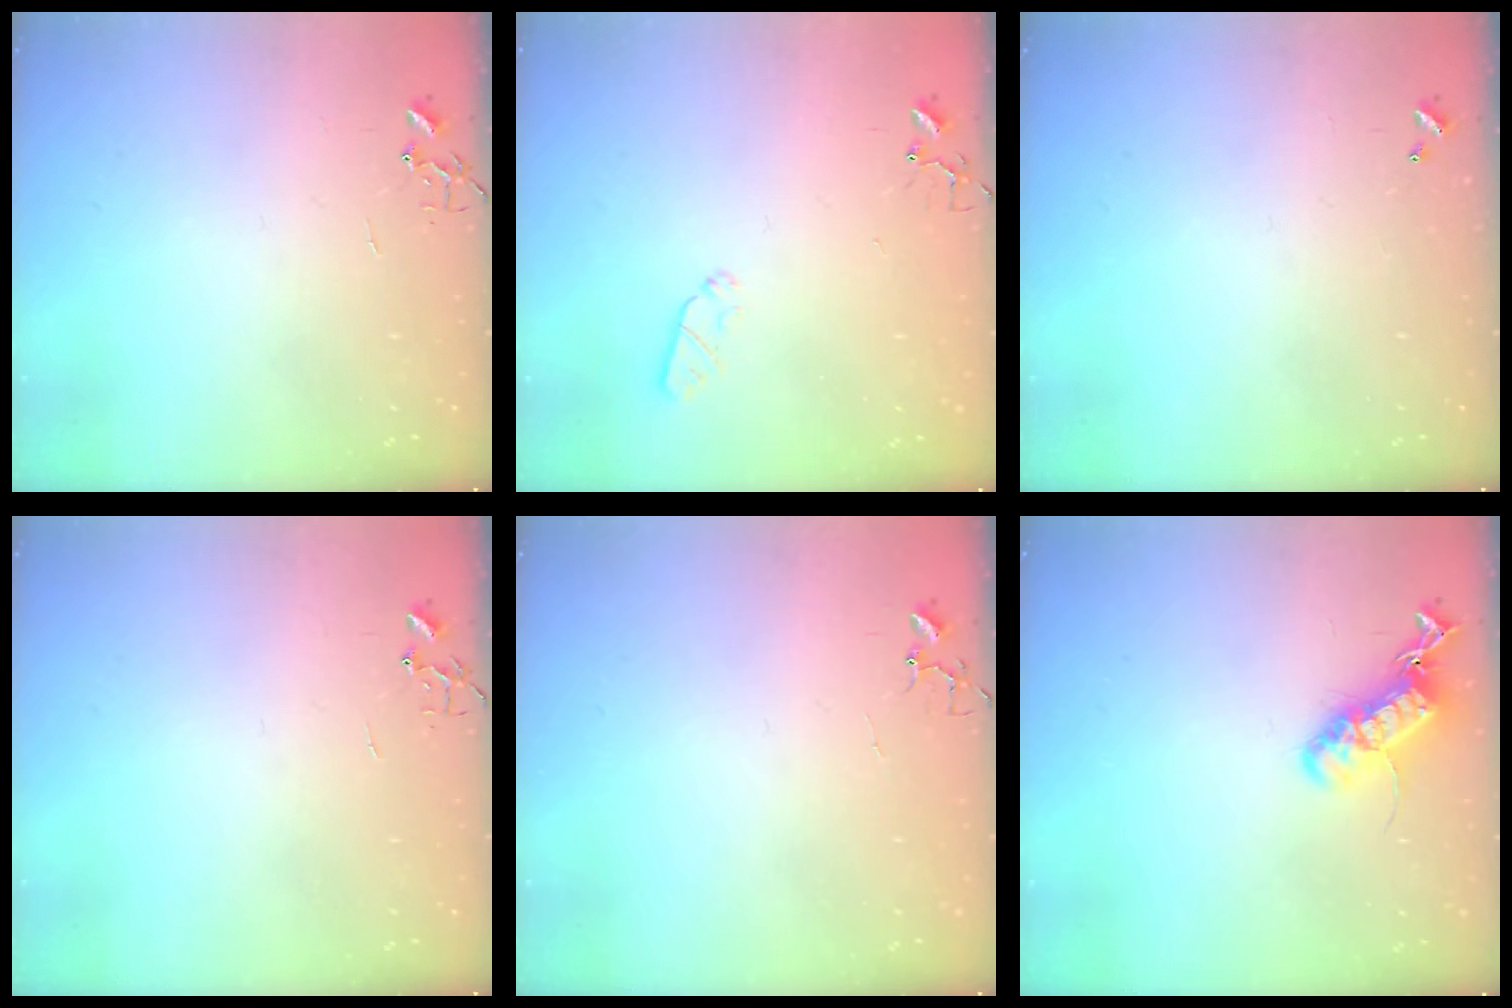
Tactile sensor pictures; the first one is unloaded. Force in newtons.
{"total": 4.2, "press": 4.1, "slide": 1.0}
{"total": 0.0}
{"total": 0.0}
{"total": 3.8, "press": 3.8, "slide": 0.4}
{"total": 16.7, "press": 16.6, "slide": 1.2}